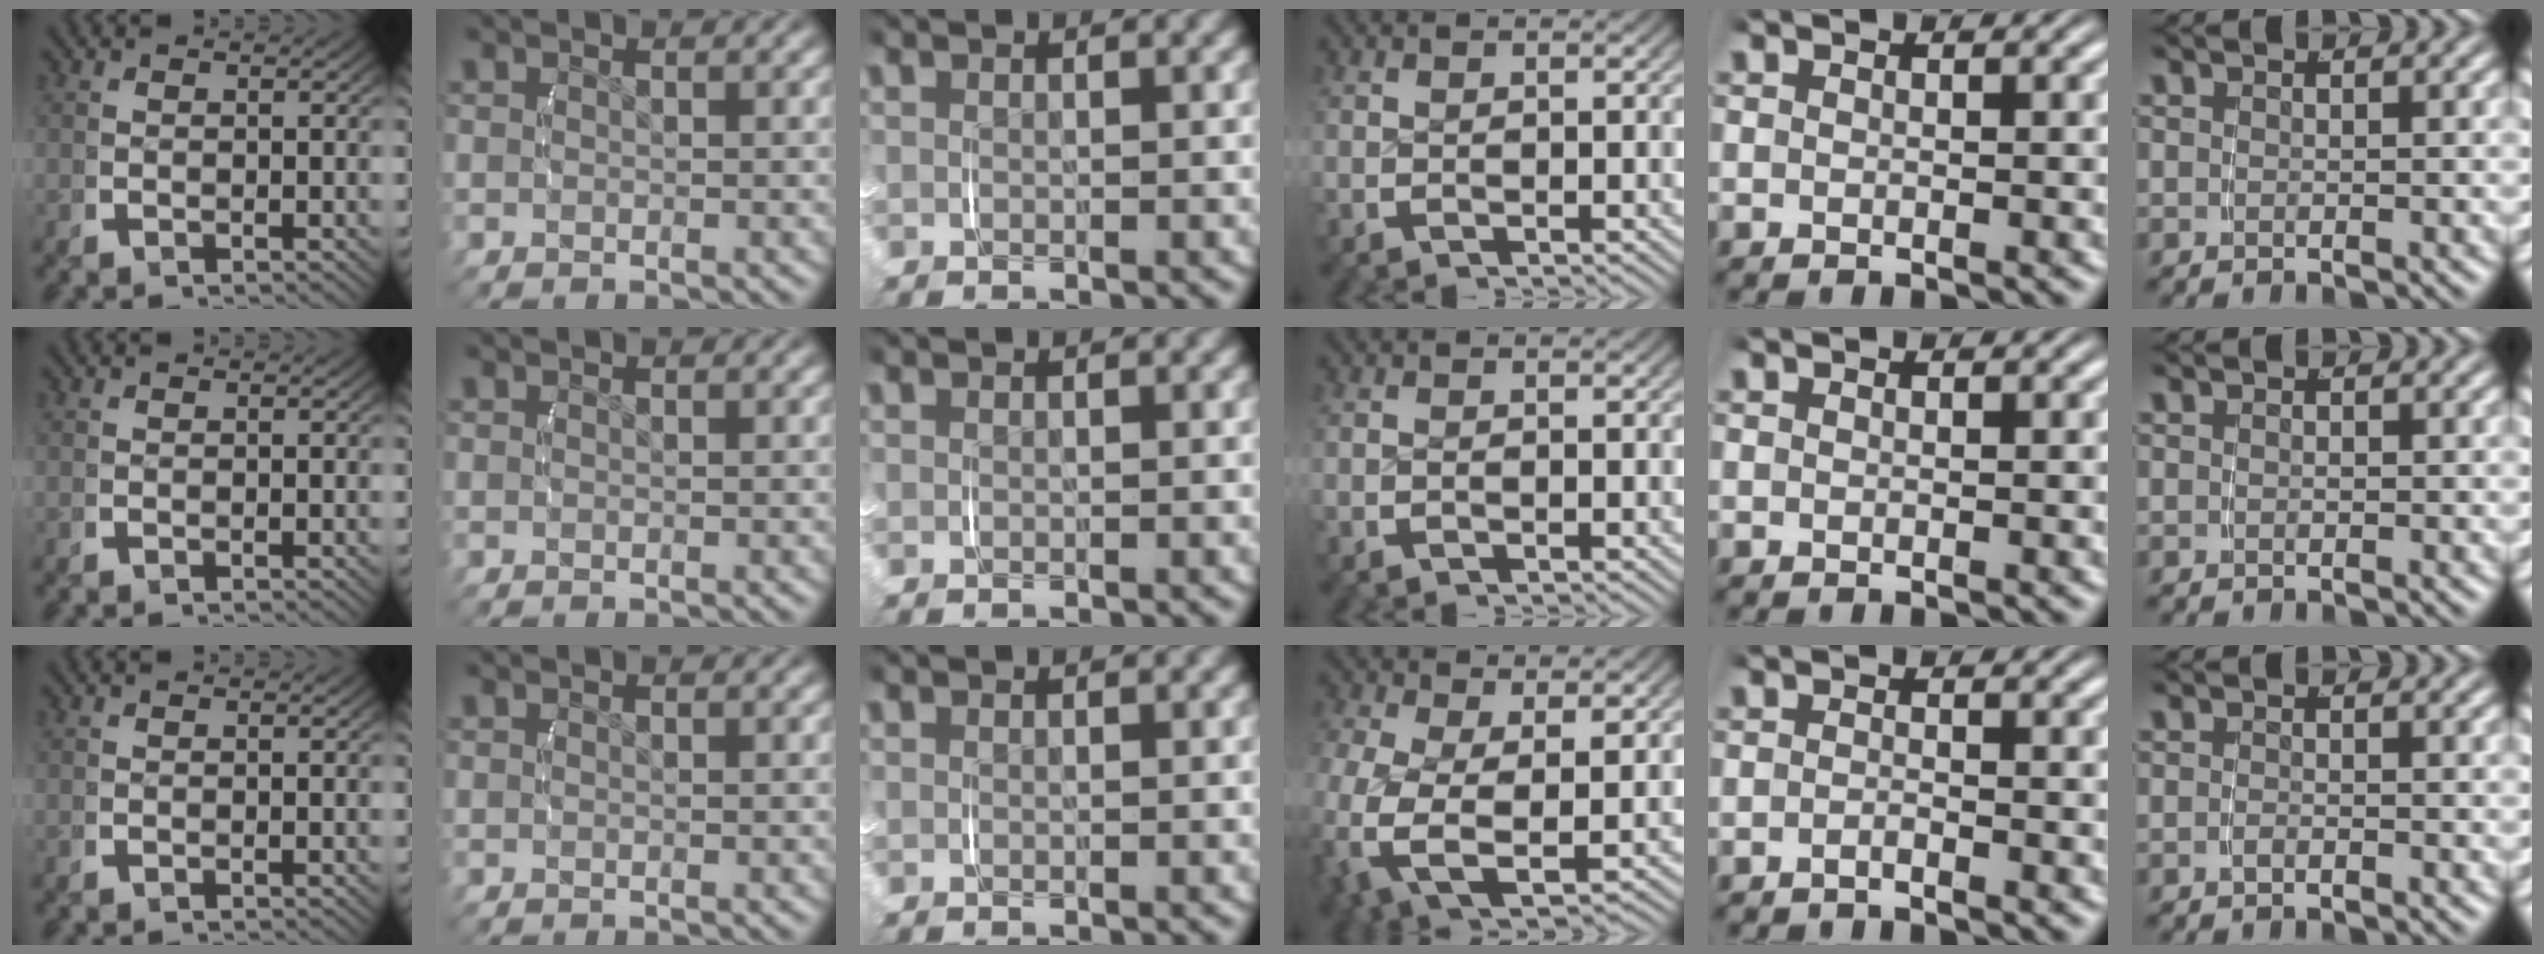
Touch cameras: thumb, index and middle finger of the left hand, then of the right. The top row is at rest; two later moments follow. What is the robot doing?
{"motion": "lift_and_place", "object": "backpack"}